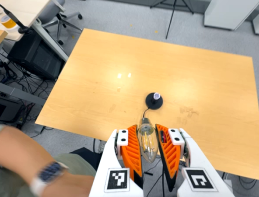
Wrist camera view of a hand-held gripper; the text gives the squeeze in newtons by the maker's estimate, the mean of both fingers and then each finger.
{"total": 19.0, "left": 19.8, "right": 18.3}